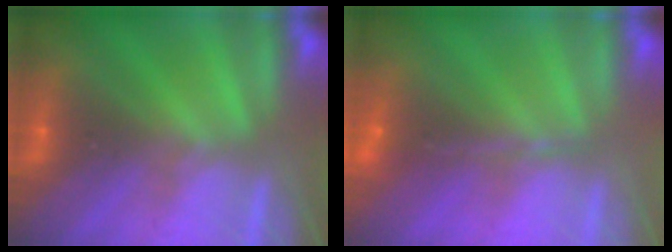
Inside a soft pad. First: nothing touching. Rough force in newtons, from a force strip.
{"total": 1.7}